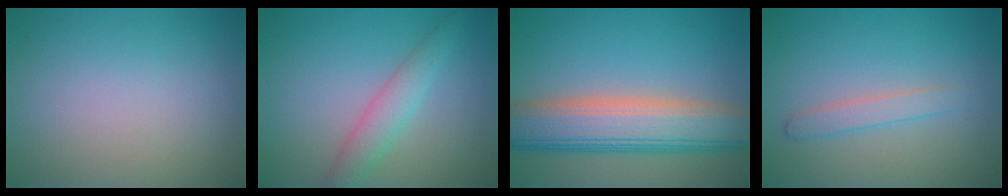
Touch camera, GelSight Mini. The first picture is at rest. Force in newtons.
{"total": 2.9, "press": 2.9, "slide": 0.1}
{"total": 8.7, "press": 8.7, "slide": 0.6}
{"total": 1.8, "press": 1.8, "slide": 0.1}